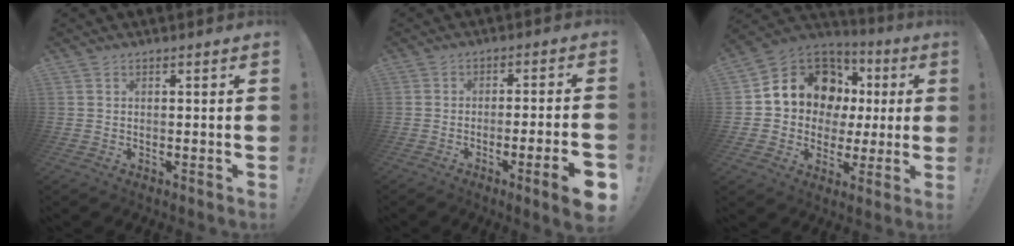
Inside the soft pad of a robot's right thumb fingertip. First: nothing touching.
{"total": 9.4, "force": [-4.0, 0.4, 8.5], "torque": [-0.128, 0.010, -0.057]}
{"total": 14.8, "force": [5.6, 12.1, 6.5], "torque": [-0.098, -0.031, 0.124]}